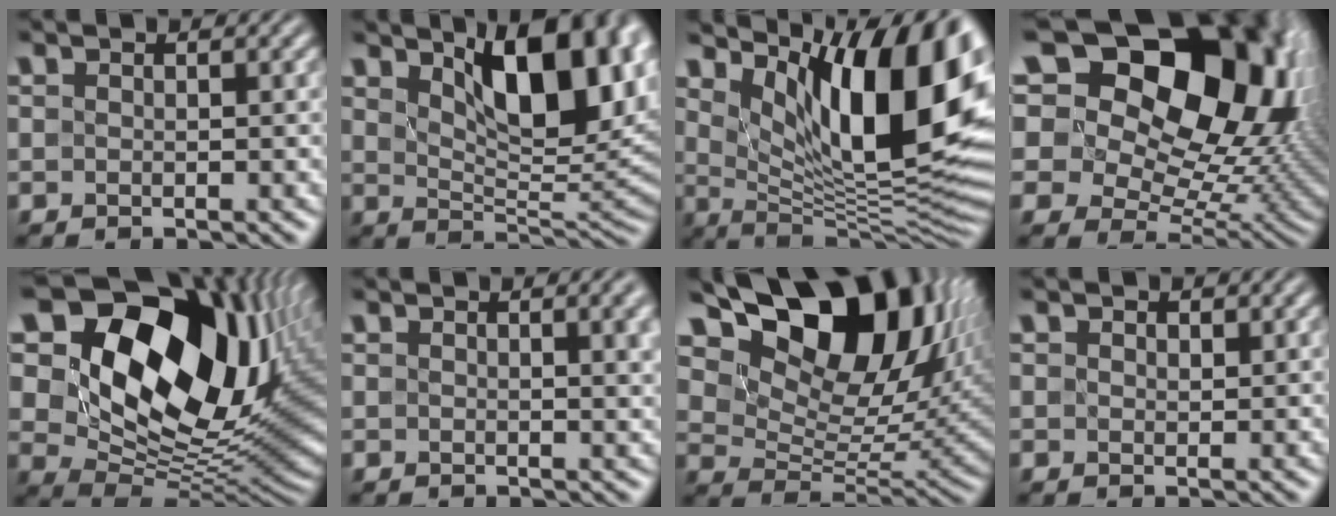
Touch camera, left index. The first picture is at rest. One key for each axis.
{"total": 11.1, "fx": 4.6, "fy": 4.5, "fz": 9.0, "tx": -0.125, "ty": 0.007, "tz": 0.068}
{"total": 15.2, "fx": 6.4, "fy": 5.6, "fz": 12.6, "tx": -0.168, "ty": -0.006, "tz": 0.110}
{"total": 23.1, "fx": 11.3, "fy": 14.6, "fz": 13.8, "tx": -0.250, "ty": 0.082, "tz": 0.195}
{"total": 19.9, "fx": 8.3, "fy": 12.7, "fz": 12.8, "tx": -0.218, "ty": 0.025, "tz": 0.150}
{"total": 4.3, "fx": 1.2, "fy": 1.5, "fz": 3.8, "tx": -0.028, "ty": 0.011, "tz": 0.013}
{"total": 15.6, "fx": 8.4, "fy": 8.6, "fz": 10.0, "tx": -0.169, "ty": 0.015, "tz": 0.149}
{"total": 1.0, "fx": 0.6, "fy": 0.7, "fz": 0.4, "tx": -0.007, "ty": -0.002, "tz": 0.009}